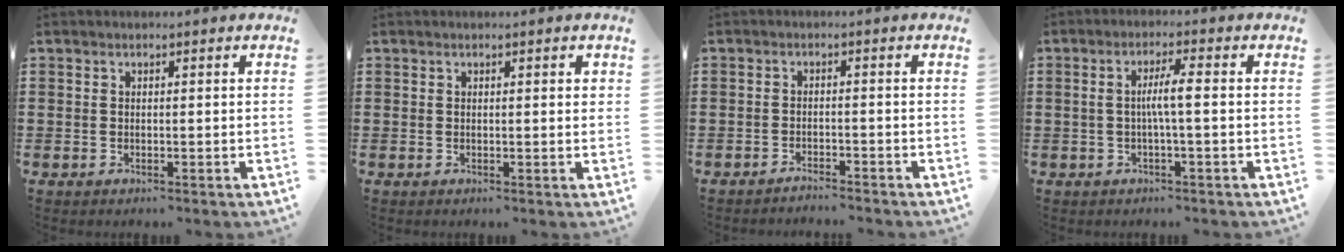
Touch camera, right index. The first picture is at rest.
{"total": 0.5, "force": [0.2, 0.1, 0.5], "torque": [-0.010, 0.002, 0.004]}
{"total": 1.8, "force": [-1.8, 0.0, 0.1], "torque": [-0.006, 0.004, -0.037]}
{"total": 3.9, "force": [-0.2, 0.2, 3.9], "torque": [-0.071, 0.000, -0.008]}